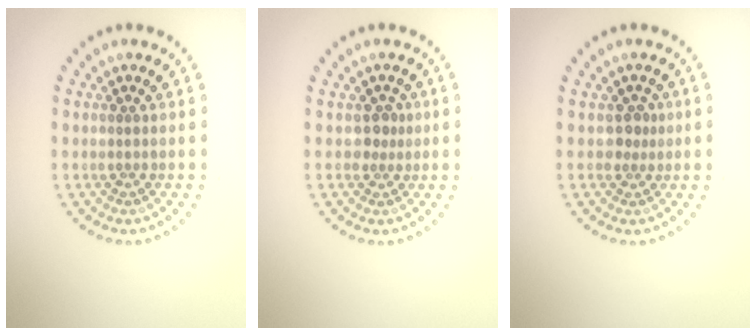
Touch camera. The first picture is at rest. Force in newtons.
{"total": 1.3, "press": 1.0, "slide": 0.8}
{"total": 1.3, "press": 1.0, "slide": 0.8}